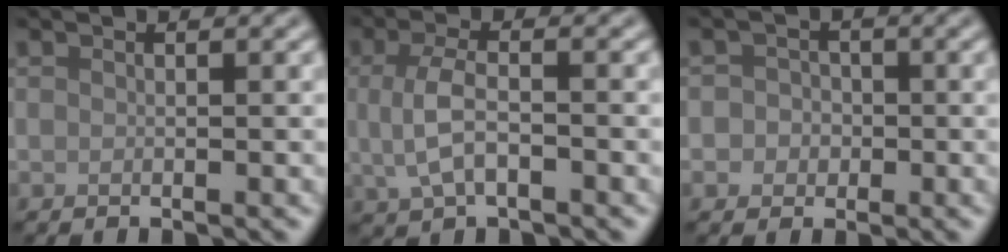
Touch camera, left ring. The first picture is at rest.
{"total": 3.9, "force": [-0.4, 1.9, 3.4], "torque": [-0.079, -0.006, -0.008]}
{"total": 2.4, "force": [-0.3, 2.3, 0.6], "torque": [0.014, 0.004, -0.023]}